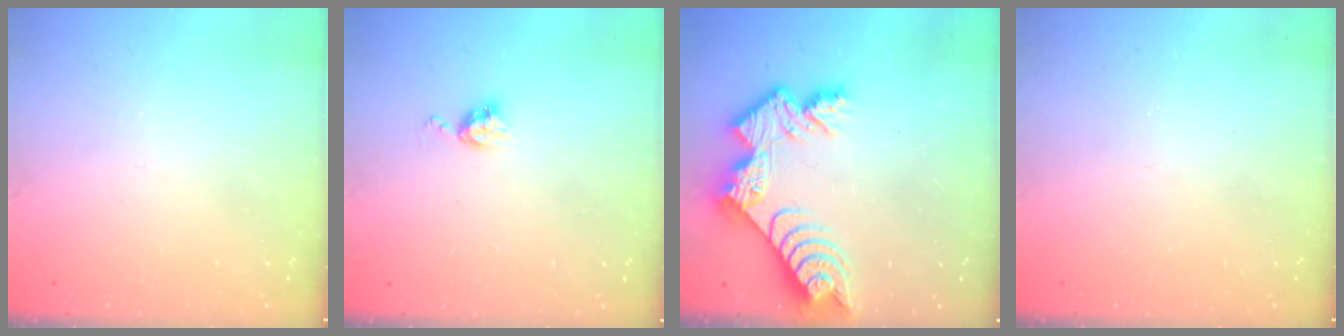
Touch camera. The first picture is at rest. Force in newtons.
{"total": 6.1, "press": 6.1, "slide": 0.6}
{"total": 13.8, "press": 13.8, "slide": 1.1}
{"total": 0.0}